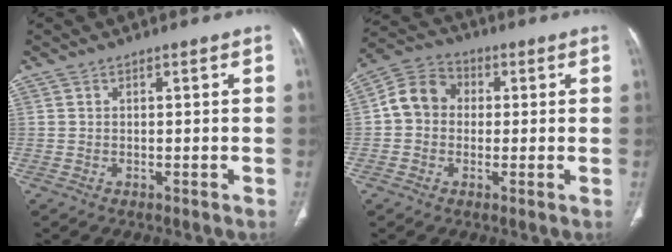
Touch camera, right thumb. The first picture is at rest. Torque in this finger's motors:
{"motor_torque": [-0.10, 0.19, 0.12, -0.12, 0.03]}